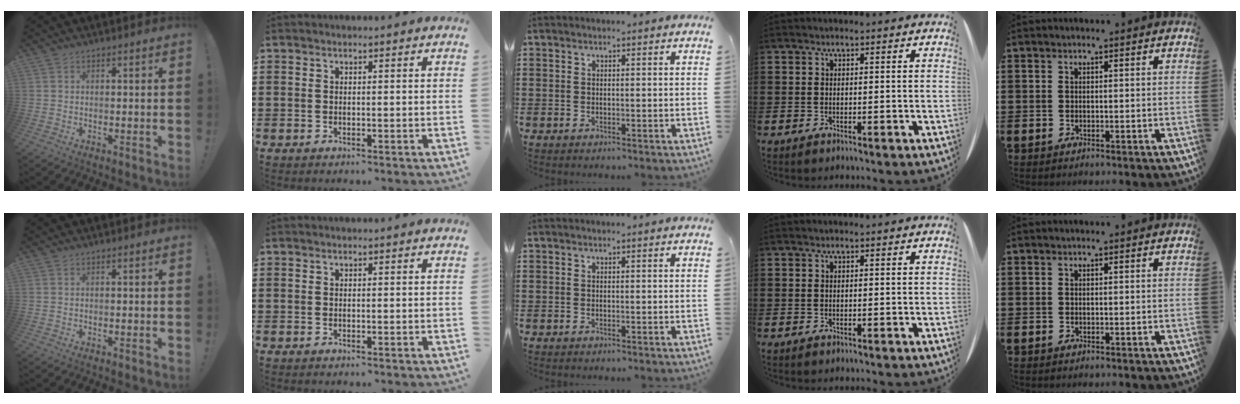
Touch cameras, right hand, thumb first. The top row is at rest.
{}